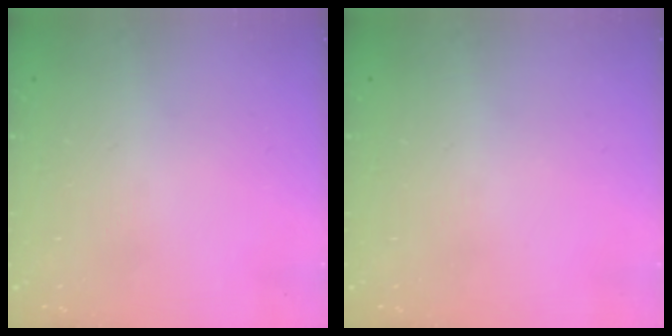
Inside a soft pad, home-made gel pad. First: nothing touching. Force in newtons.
{"total": 0.0}